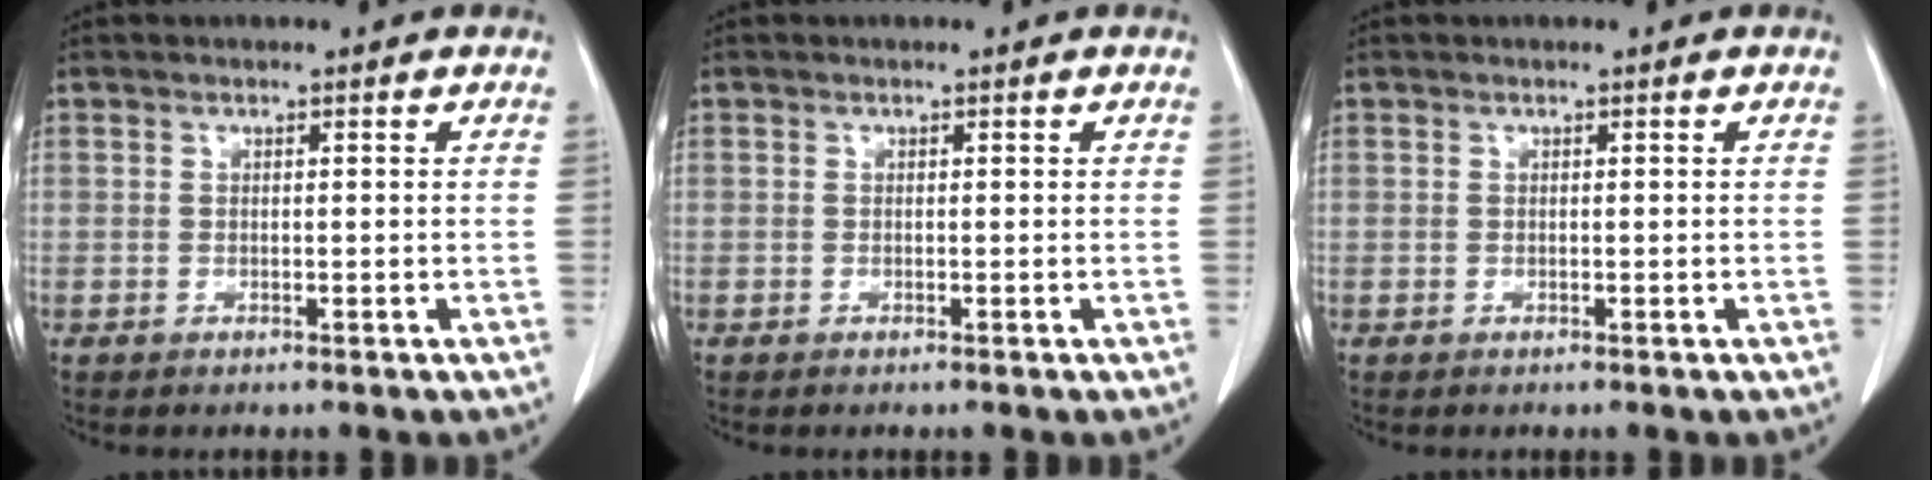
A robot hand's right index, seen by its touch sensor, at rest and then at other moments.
{"total": 0.0}
{"total": 0.0}